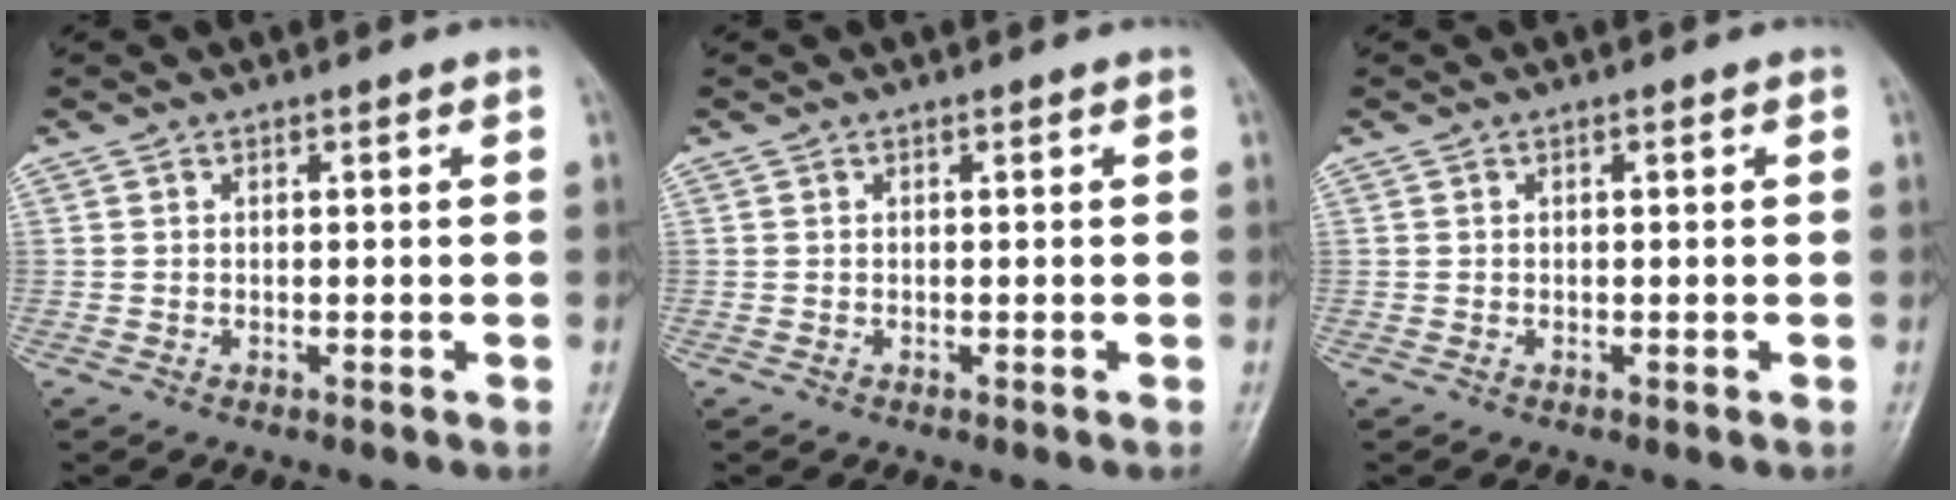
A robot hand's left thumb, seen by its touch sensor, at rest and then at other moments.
{"total": 0.0}
{"total": 0.0}